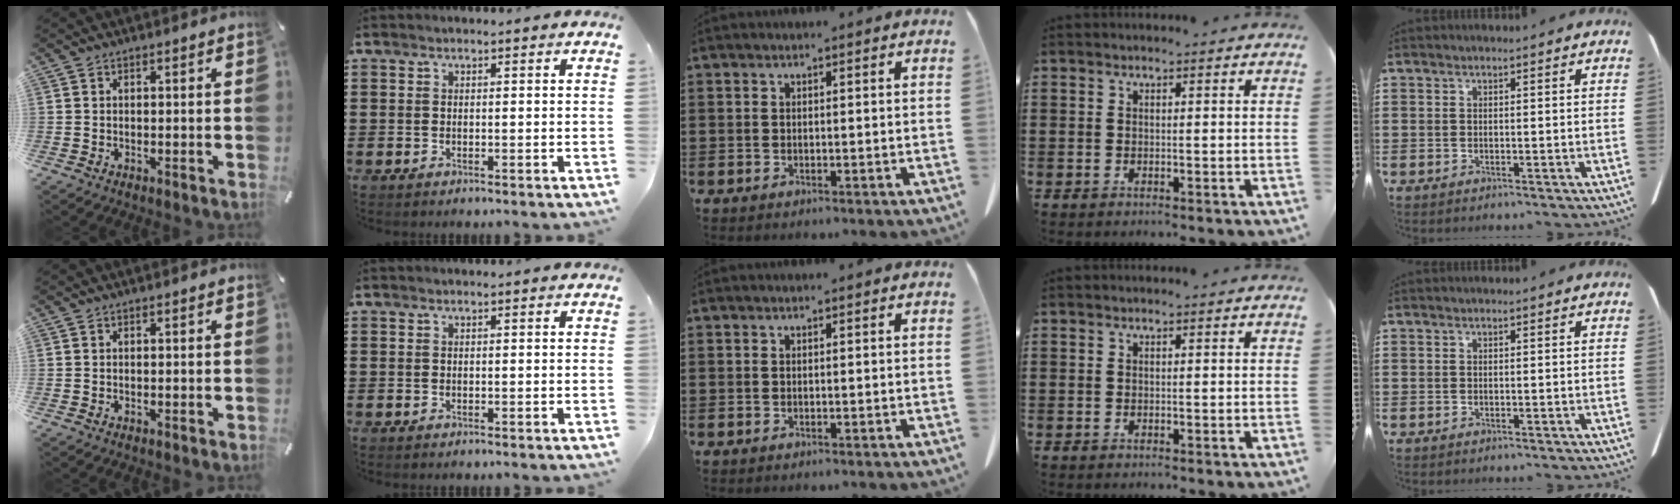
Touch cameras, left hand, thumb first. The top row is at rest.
{}